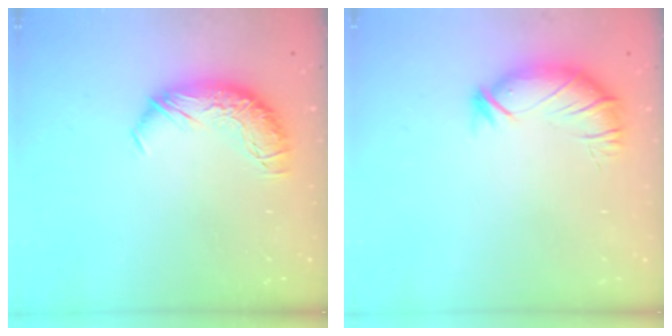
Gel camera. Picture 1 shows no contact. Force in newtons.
{"total": 3.0, "press": 2.4, "slide": 1.9}